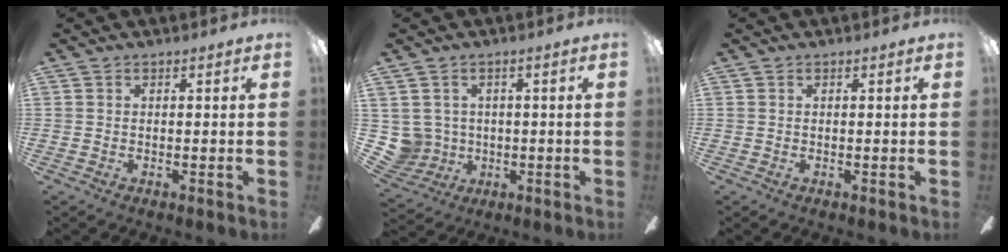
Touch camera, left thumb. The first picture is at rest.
{"total": 5.9, "force": [1.1, 5.8, 0.4], "torque": [-0.043, -0.008, 0.025]}
{"total": 0.0}